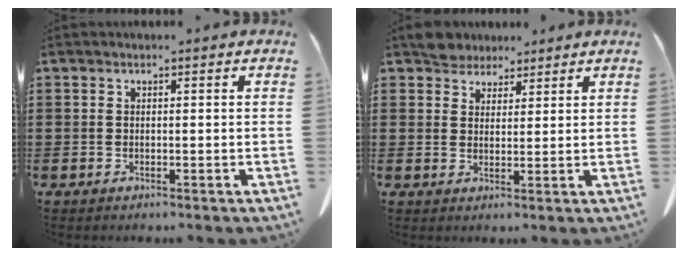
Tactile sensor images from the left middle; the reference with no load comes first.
{"total": 3.9, "force": [3.6, 1.5, 0.4], "torque": [-0.021, 0.001, 0.070]}